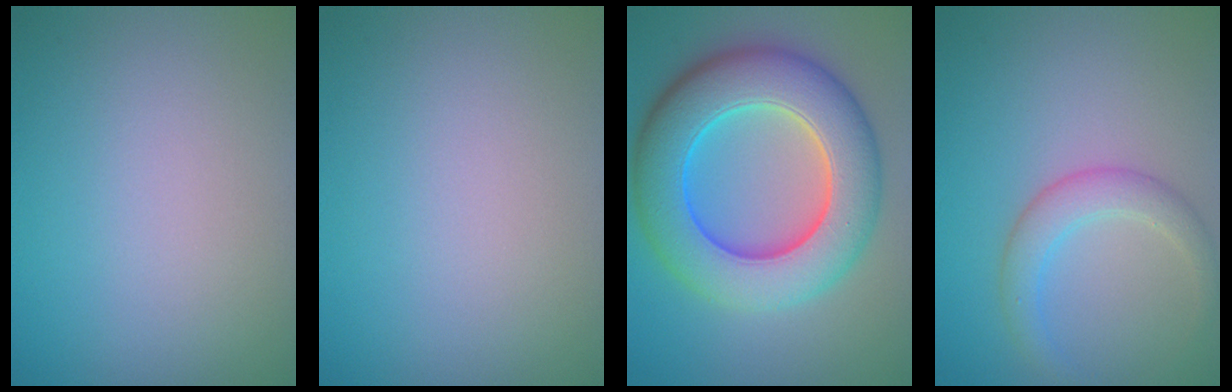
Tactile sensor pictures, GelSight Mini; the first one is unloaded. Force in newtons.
{"total": 0.0}
{"total": 11.3, "press": 11.3, "slide": 0.4}
{"total": 2.8, "press": 2.8, "slide": 0.2}